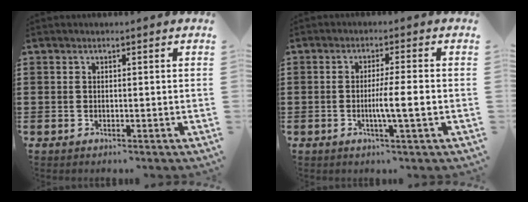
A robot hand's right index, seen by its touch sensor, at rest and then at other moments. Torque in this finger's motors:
{"motor_torque": [1.35, -0.19, 0.17, 0.14]}